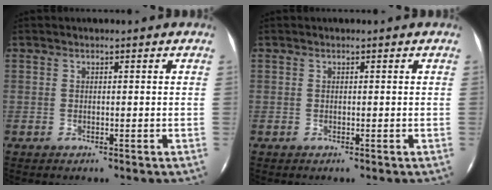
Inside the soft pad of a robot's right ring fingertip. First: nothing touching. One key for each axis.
{"total": 0.0}